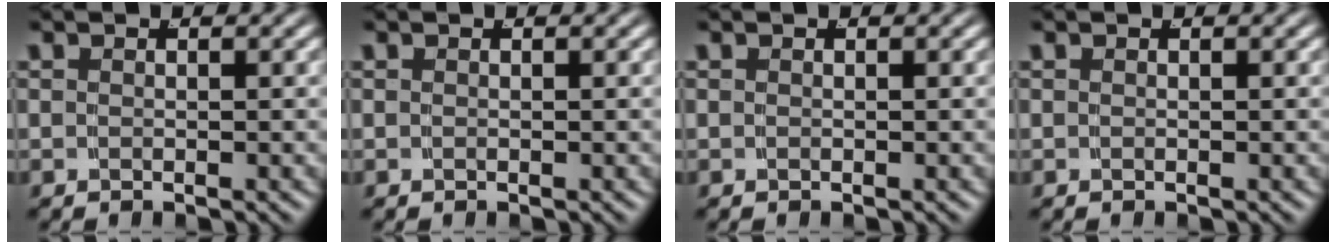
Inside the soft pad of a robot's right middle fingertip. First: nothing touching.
{"total": 0.0}
{"total": 0.0}
{"total": 0.0}